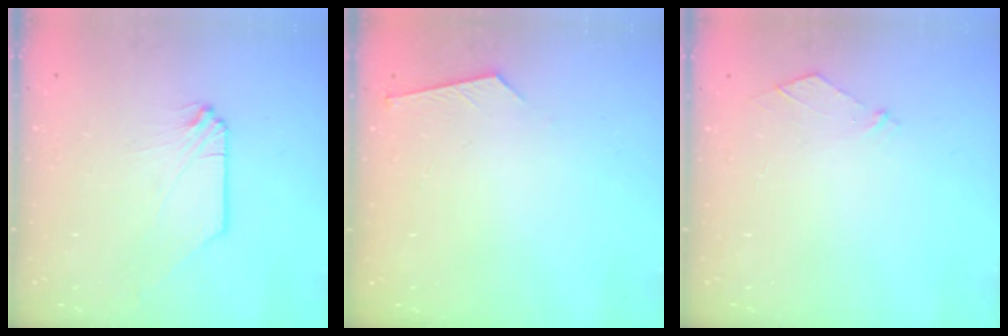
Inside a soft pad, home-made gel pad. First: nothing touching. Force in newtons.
{"total": 3.2, "press": 3.1, "slide": 0.4}
{"total": 3.9, "press": 3.9, "slide": 0.4}